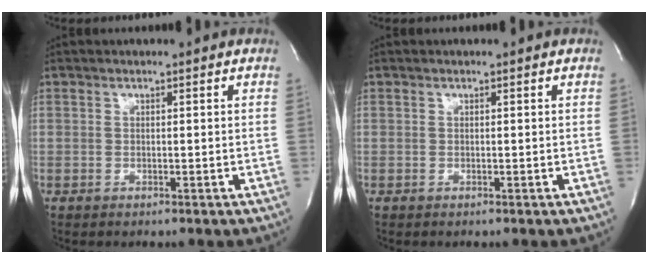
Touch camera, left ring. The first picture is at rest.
{"total": 0.0}